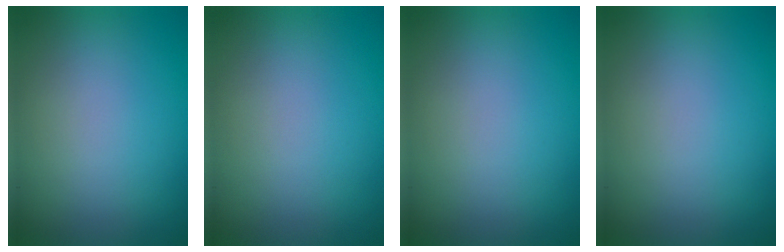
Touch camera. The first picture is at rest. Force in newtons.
{"total": 0.0}
{"total": 0.0}
{"total": 0.0}